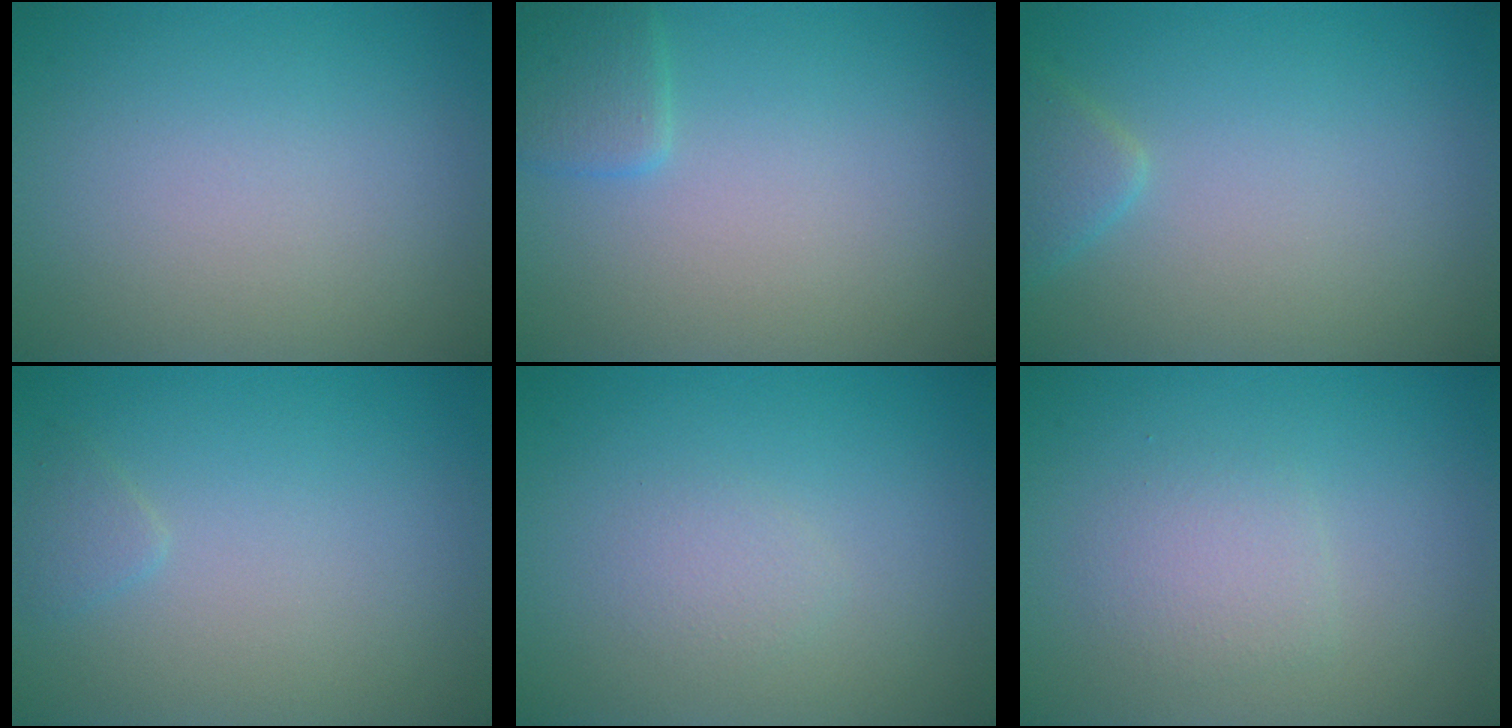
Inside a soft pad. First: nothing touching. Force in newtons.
{"total": 1.8, "press": 1.8, "slide": 0.1}
{"total": 1.8, "press": 1.8, "slide": 0.1}
{"total": 0.9, "press": 0.9, "slide": 0.1}
{"total": 1.1, "press": 1.1, "slide": 0.0}
{"total": 1.9, "press": 1.9, "slide": 0.1}